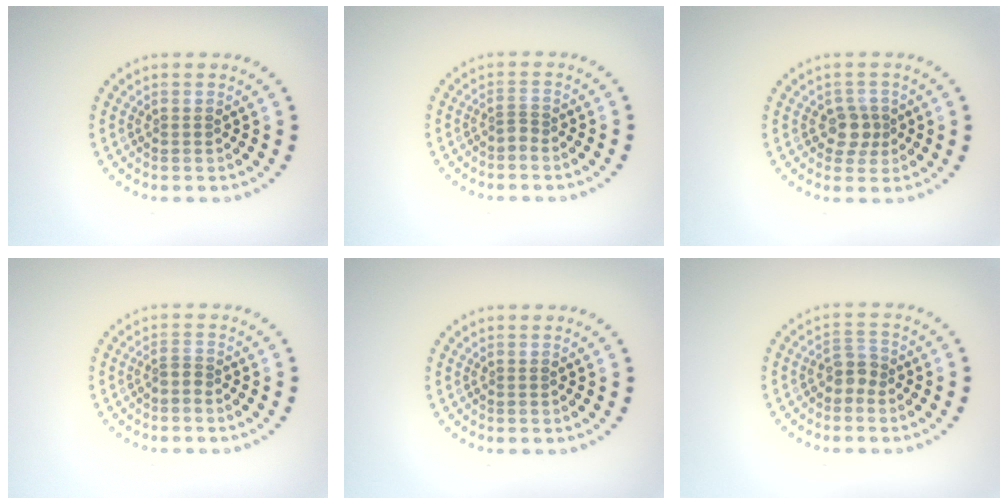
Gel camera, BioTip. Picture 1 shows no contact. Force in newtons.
{"total": 0.7, "press": 0.4, "slide": 0.6}
{"total": 2.1, "press": 1.8, "slide": 1.1}
{"total": 0.8, "press": 0.5, "slide": 0.6}
{"total": 0.0}
{"total": 1.8, "press": 1.5, "slide": 1.0}